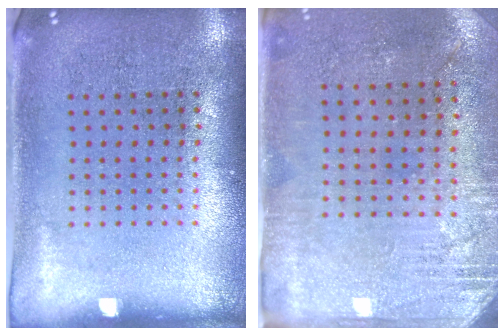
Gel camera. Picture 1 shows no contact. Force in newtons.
{"total": 2.8, "press": 2.5, "slide": 1.3}